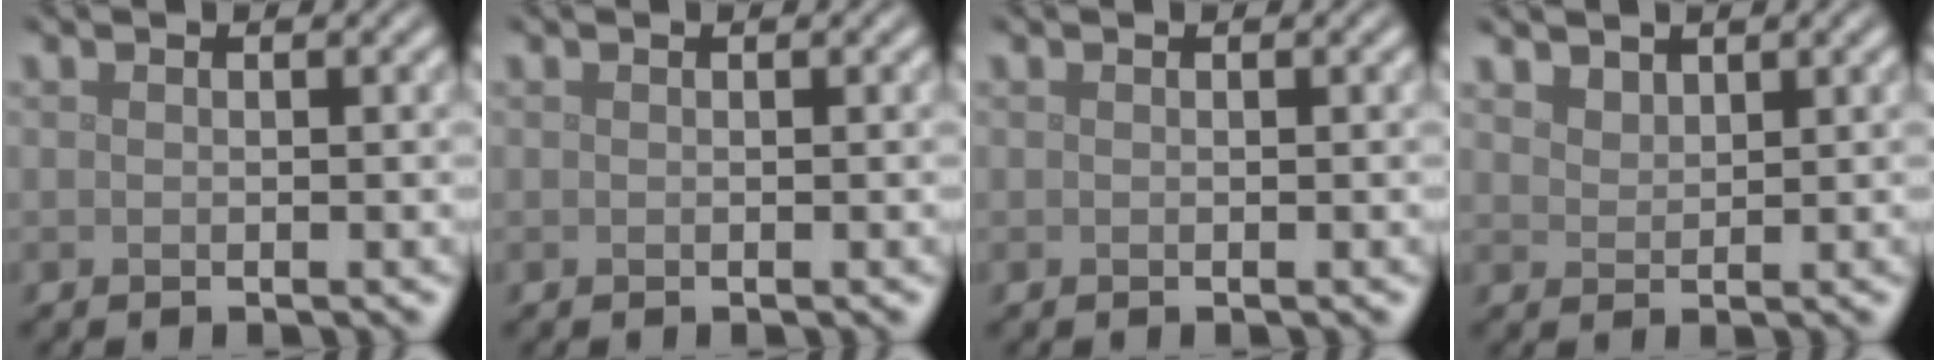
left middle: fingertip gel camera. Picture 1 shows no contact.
{"total": 0.0}
{"total": 0.0}
{"total": 1.7, "force": [1.5, 0.7, 0.4], "torque": [-0.010, -0.005, 0.041]}